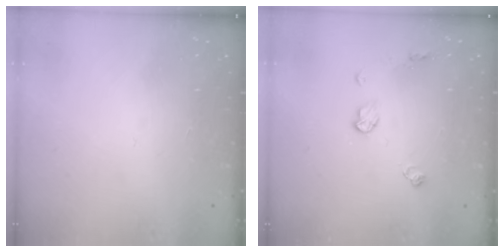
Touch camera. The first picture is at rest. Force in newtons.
{"total": 6.8, "press": 6.8, "slide": 0.5}